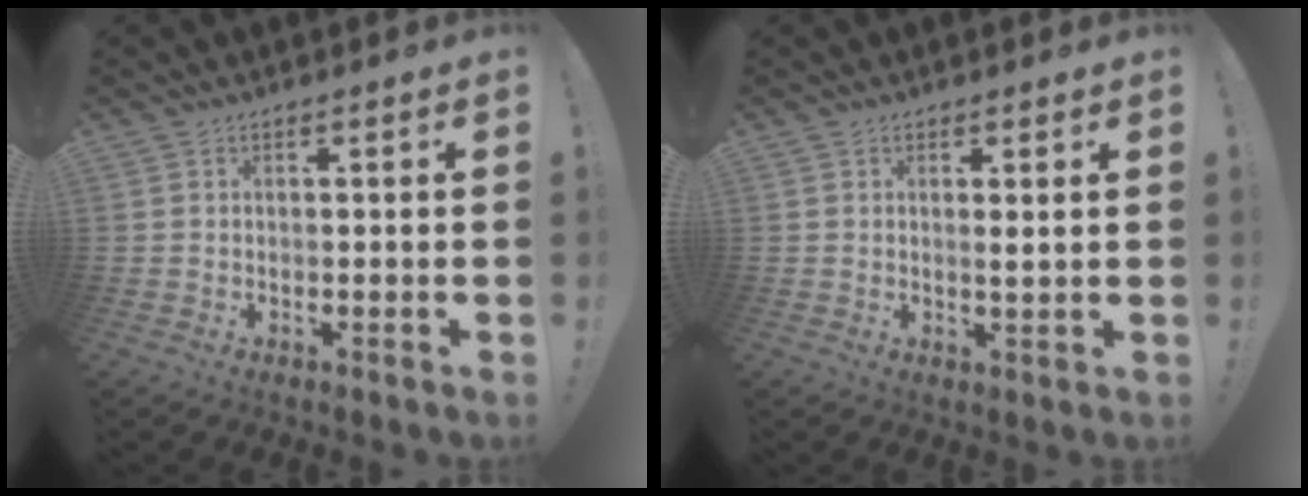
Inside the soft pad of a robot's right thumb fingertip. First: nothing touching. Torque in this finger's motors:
{"motor_torque": [-0.02, -0.18, -0.10, 0.42, 0.02]}